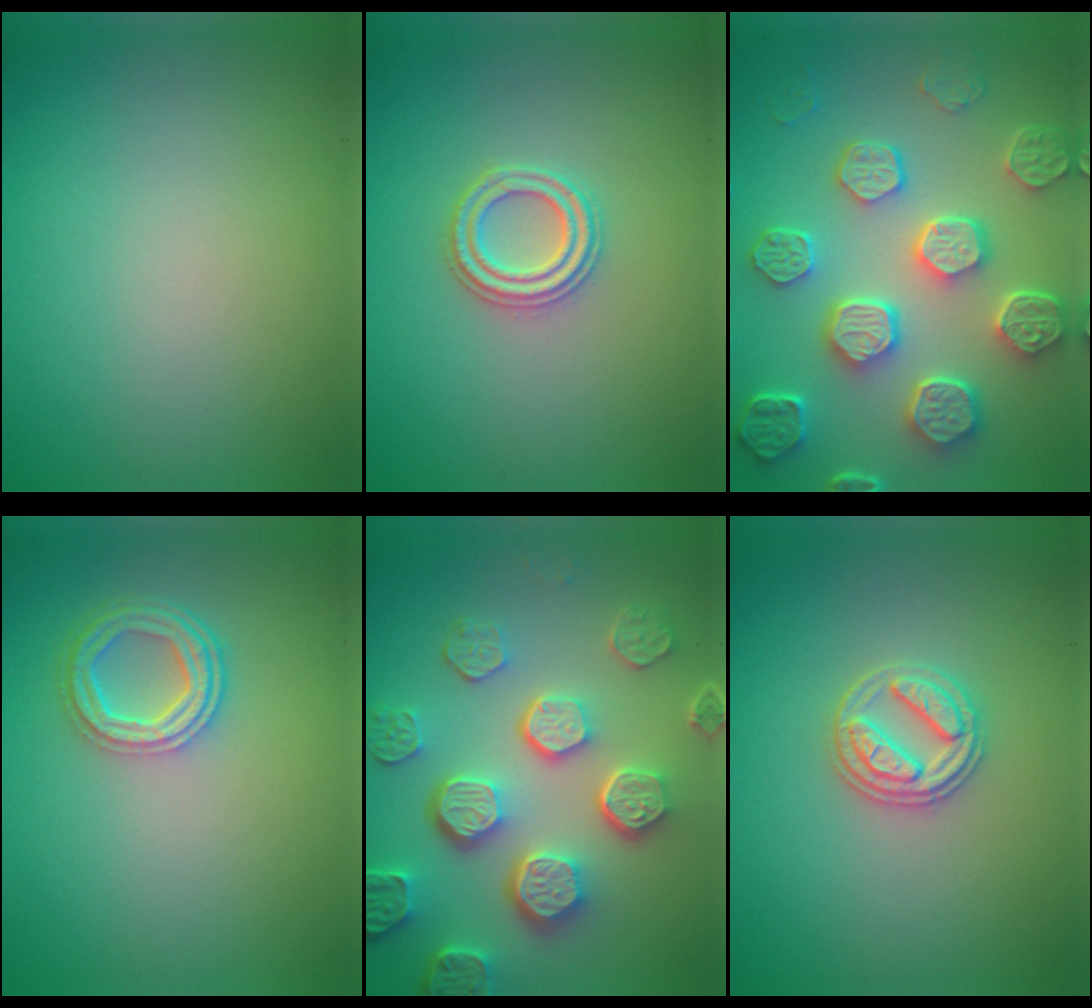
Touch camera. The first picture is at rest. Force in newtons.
{"total": 2.7, "press": 2.6, "slide": 0.7}
{"total": 8.3, "press": 6.2, "slide": 5.6}
{"total": 4.1, "press": 3.2, "slide": 2.6}
{"total": 7.9, "press": 6.0, "slide": 5.2}
{"total": 3.0, "press": 2.8, "slide": 1.0}